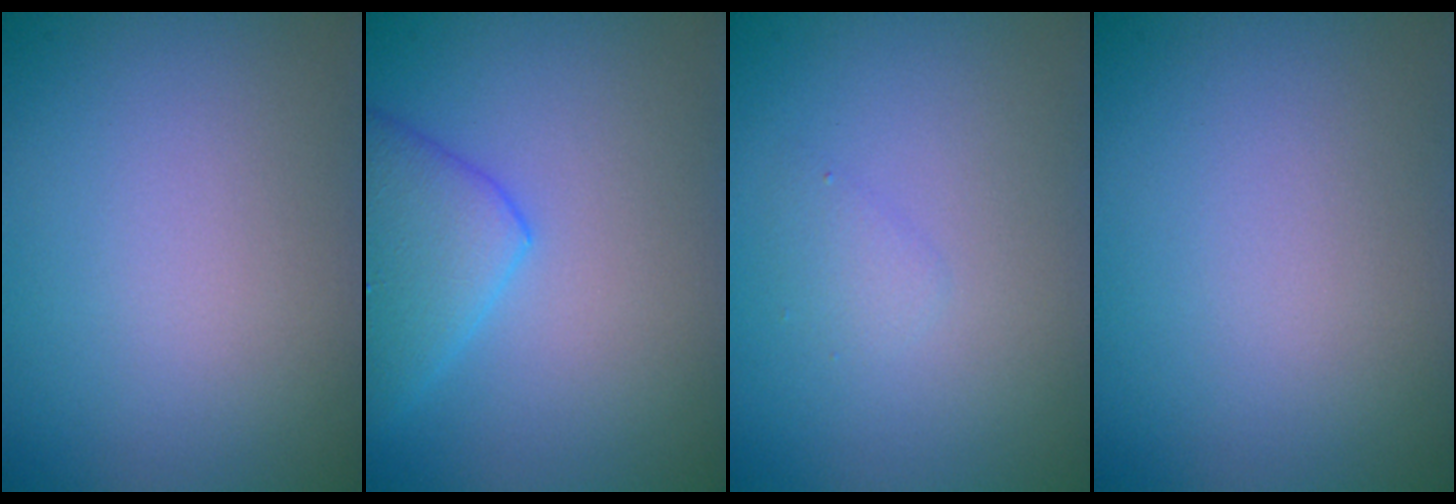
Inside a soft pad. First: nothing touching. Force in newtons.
{"total": 4.4, "press": 4.4, "slide": 0.3}
{"total": 0.8, "press": 0.8, "slide": 0.1}
{"total": 0.0}